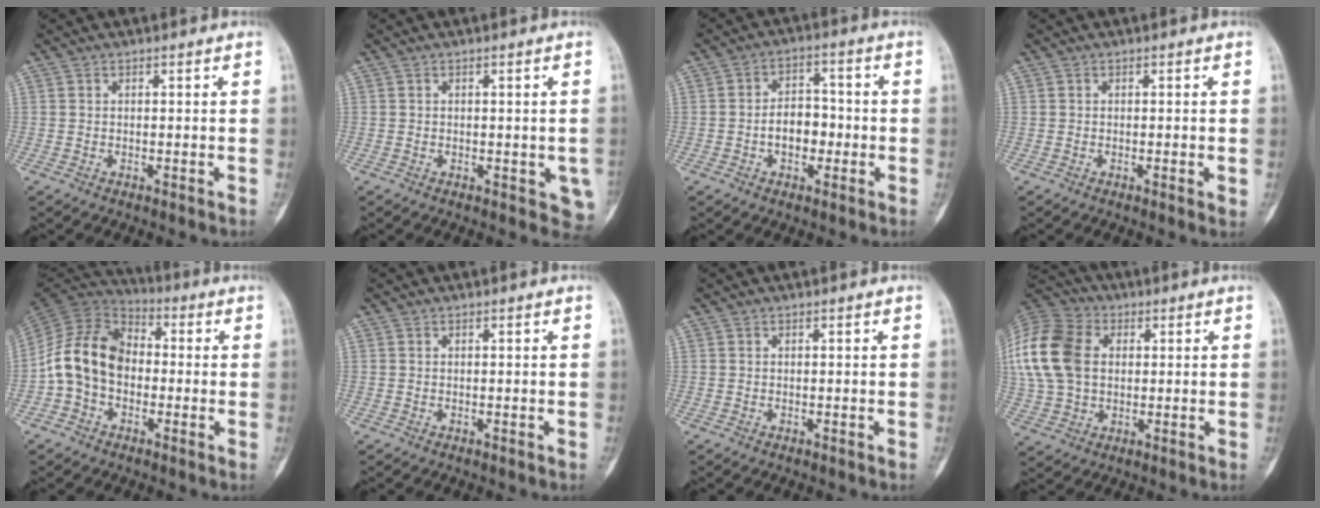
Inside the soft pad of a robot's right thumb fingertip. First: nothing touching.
{"total": 4.2, "force": [-0.9, 2.3, 3.4], "torque": [-0.019, -0.003, -0.008]}
{"total": 7.1, "force": [-1.6, 4.8, 5.0], "torque": [-0.052, 0.025, -0.034]}
{"total": 1.5, "force": [-0.3, 0.4, 1.4], "torque": [-0.022, -0.004, -0.003]}
{"total": 13.2, "force": [-1.8, 9.9, 8.5], "torque": [-0.144, 0.038, -0.048]}
{"total": 0.0}
{"total": 0.0}
{"total": 20.8, "force": [3.4, 15.2, 13.8], "torque": [-0.320, 0.029, 0.067]}